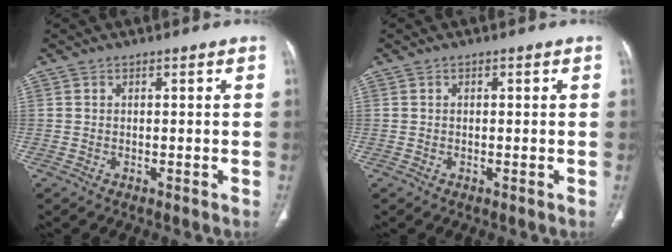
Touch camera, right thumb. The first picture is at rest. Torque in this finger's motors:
{"motor_torque": [-0.09, -0.25, -0.44, 0.24, 0.03]}